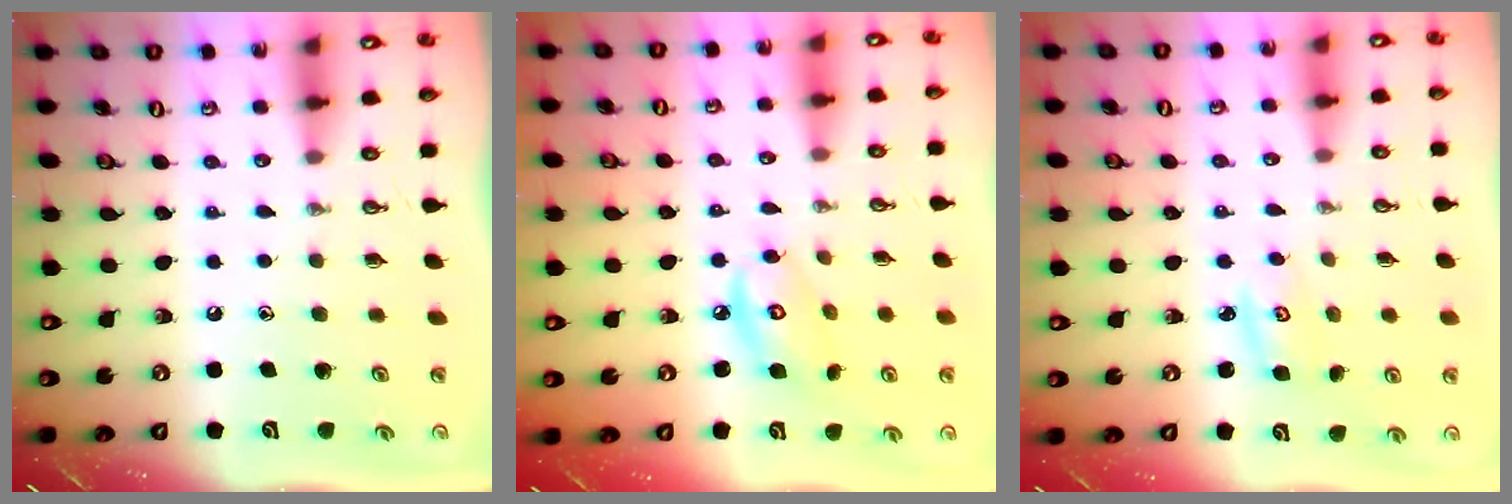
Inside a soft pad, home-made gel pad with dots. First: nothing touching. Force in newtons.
{"total": 8.1, "press": 8.1, "slide": 0.5}
{"total": 2.8, "press": 2.8, "slide": 0.2}